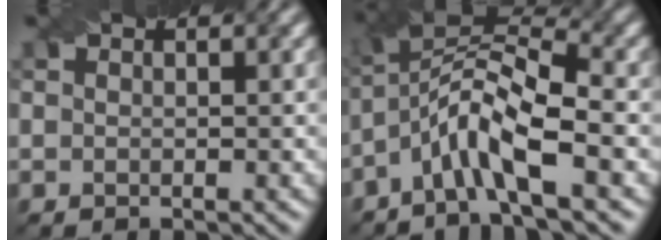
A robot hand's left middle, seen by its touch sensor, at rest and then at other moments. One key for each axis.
{"total": 6.9, "fx": -2.8, "fy": 1.7, "fz": 6.1, "tx": -0.110, "ty": 0.018, "tz": -0.067}